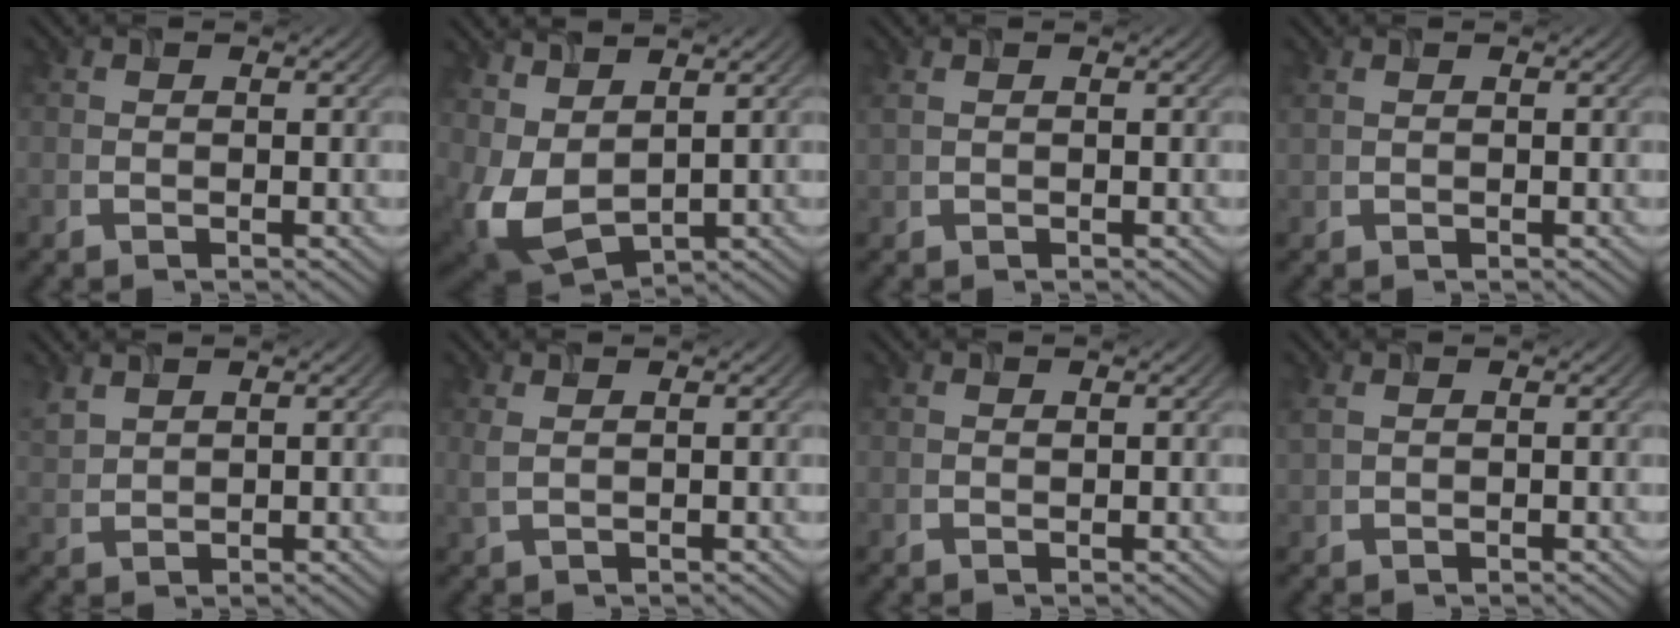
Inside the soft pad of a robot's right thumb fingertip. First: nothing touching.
{"total": 8.2, "force": [2.7, 4.5, 6.2], "torque": [-0.170, -0.011, 0.063]}
{"total": 0.9, "force": [0.5, 0.3, 0.7], "torque": [-0.023, 0.003, 0.012]}
{"total": 0.6, "force": [0.4, 0.2, 0.4], "torque": [-0.013, 0.002, 0.009]}
{"total": 2.6, "force": [2.0, 1.0, 1.3], "torque": [-0.041, 0.005, 0.049]}
{"total": 1.5, "force": [0.8, 0.4, 1.2], "torque": [-0.032, -0.001, 0.019]}
{"total": 0.0}
{"total": 1.3, "force": [0.8, 0.6, 0.8], "torque": [-0.027, 0.003, 0.018]}